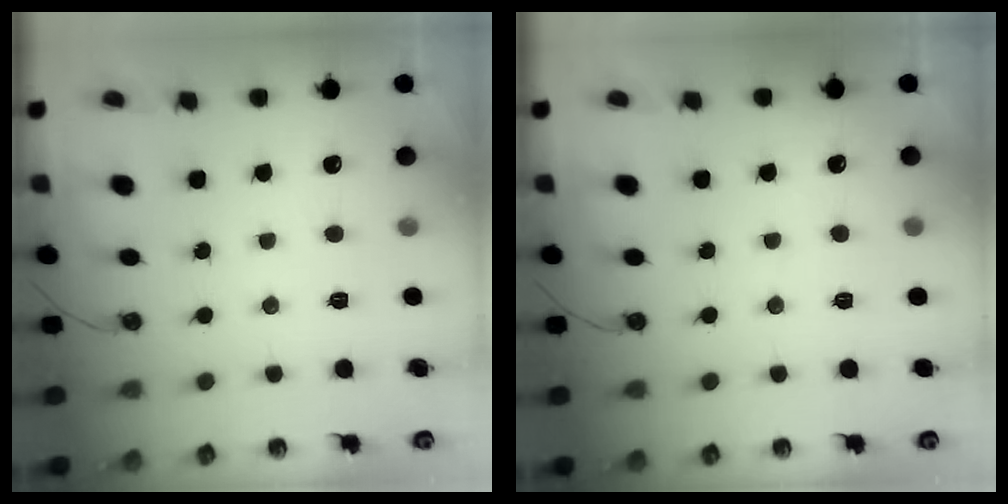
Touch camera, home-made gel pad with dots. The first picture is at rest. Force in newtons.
{"total": 1.4, "press": 1.3, "slide": 0.1}